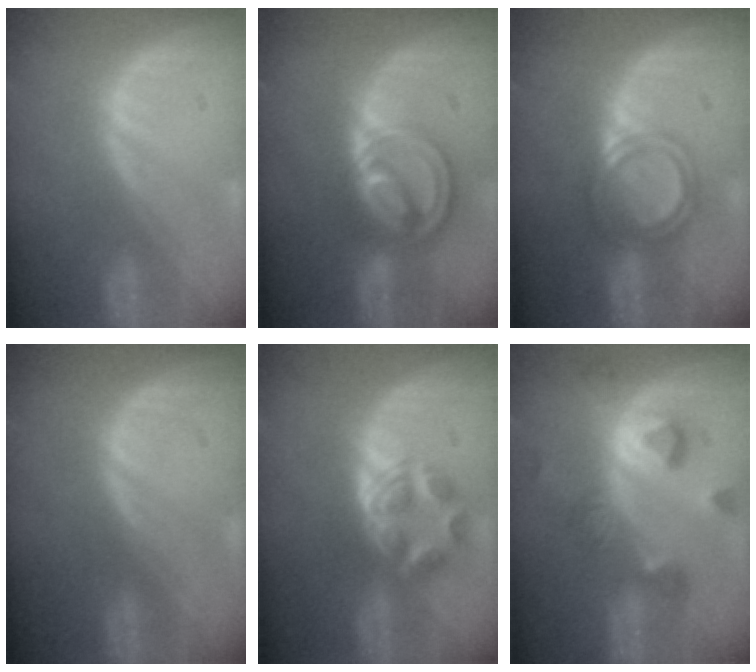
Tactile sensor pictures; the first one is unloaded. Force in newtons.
{"total": 8.6, "press": 7.2, "slide": 4.7}
{"total": 5.0, "press": 4.5, "slide": 2.1}
{"total": 0.0}
{"total": 5.9, "press": 5.0, "slide": 3.2}
{"total": 7.5, "press": 7.4, "slide": 1.4}